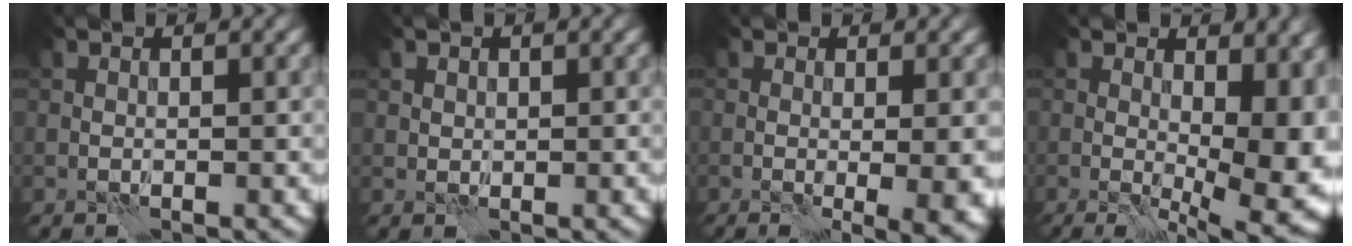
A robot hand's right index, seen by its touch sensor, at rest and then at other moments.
{"total": 0.8, "force": [0.4, 0.7, 0.2], "torque": [-0.002, -0.002, 0.010]}
{"total": 5.1, "force": [-0.4, 1.5, 4.9], "torque": [-0.045, -0.013, 0.002]}
{"total": 11.4, "force": [0.7, 5.2, 10.1], "torque": [-0.085, 0.001, 0.024]}